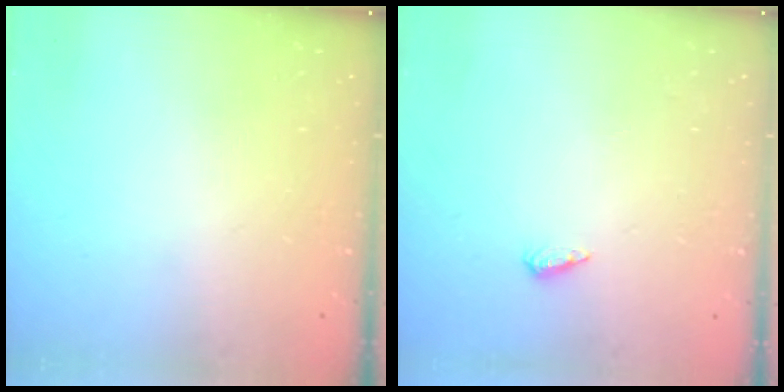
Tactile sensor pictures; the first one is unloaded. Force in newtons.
{"total": 4.1, "press": 4.1, "slide": 0.5}